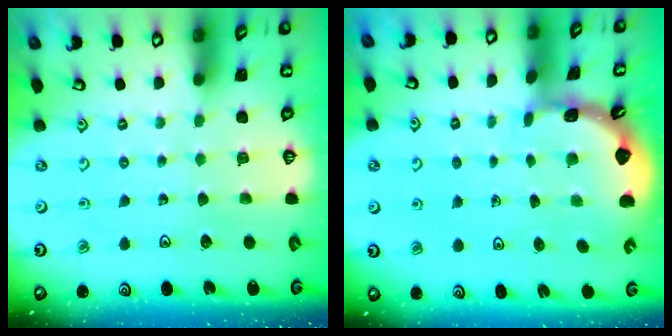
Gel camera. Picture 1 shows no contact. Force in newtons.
{"total": 1.8, "press": 1.8, "slide": 0.2}